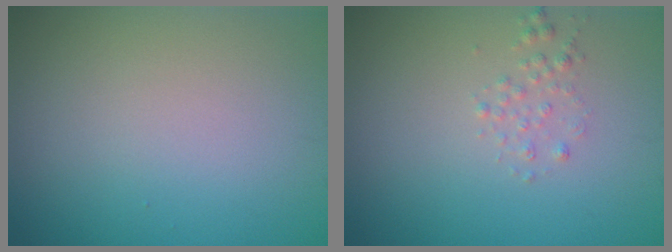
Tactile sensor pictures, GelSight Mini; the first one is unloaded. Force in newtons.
{"total": 0.9, "press": 0.9, "slide": 0.1}